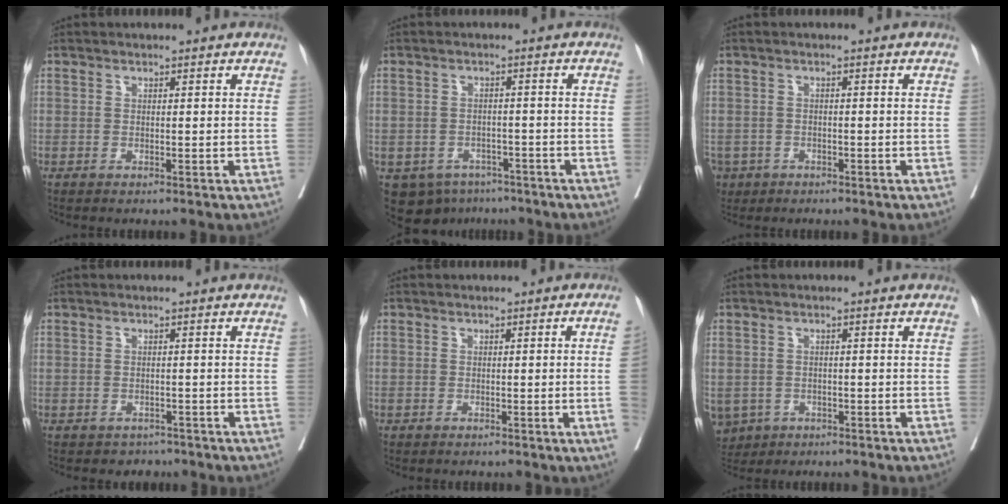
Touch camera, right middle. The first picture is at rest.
{"total": 7.9, "force": [-5.2, 5.6, 2.1], "torque": [-0.033, 0.004, -0.068]}
{"total": 4.2, "force": [-2.6, 3.2, 0.9], "torque": [-0.017, 0.003, -0.041]}
{"total": 2.3, "force": [-1.8, 1.4, -0.2], "torque": [-0.004, 0.003, -0.030]}
{"total": 3.0, "force": [-0.5, -1.1, 2.8], "torque": [-0.036, -0.003, -0.007]}
{"total": 7.7, "force": [-3.6, 6.4, 2.4], "torque": [-0.068, 0.000, -0.052]}